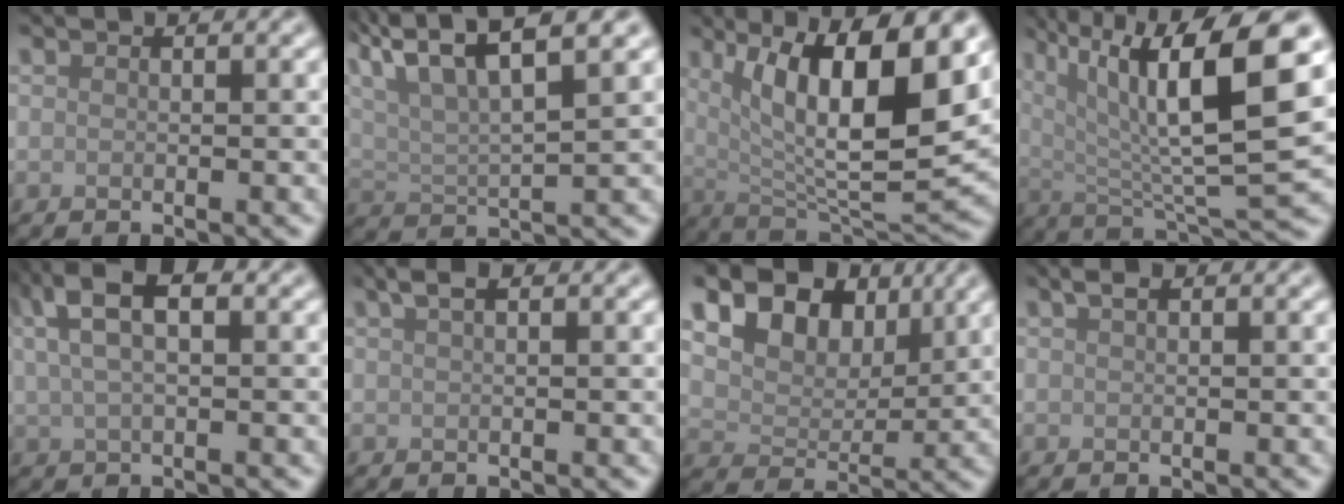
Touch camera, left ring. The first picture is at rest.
{"total": 8.0, "force": [4.9, 2.2, 5.9], "torque": [-0.107, 0.020, 0.084]}
{"total": 13.1, "force": [4.5, 3.9, 11.6], "torque": [-0.177, -0.009, 0.080]}
{"total": 12.9, "force": [4.5, 3.5, 11.6], "torque": [-0.197, 0.004, 0.081]}
{"total": 6.1, "force": [2.7, 2.7, 4.7], "torque": [-0.089, 0.017, 0.044]}
{"total": 1.5, "force": [0.9, 0.5, 1.1], "torque": [-0.019, 0.008, 0.016]}
{"total": 13.3, "force": [7.4, 8.5, 7.1], "torque": [-0.129, 0.029, 0.118]}
{"total": 0.8, "force": [0.5, 0.3, 0.5], "torque": [-0.011, 0.005, 0.010]}